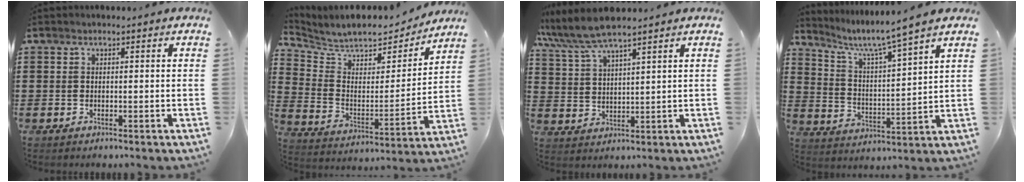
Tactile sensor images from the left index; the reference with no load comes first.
{"total": 7.2, "force": [6.8, 1.9, 1.8], "torque": [-0.066, -0.053, 0.114]}
{"total": 6.2, "force": [5.3, 0.6, 3.2], "torque": [-0.078, -0.016, 0.096]}
{"total": 5.3, "force": [4.5, -0.5, 2.7], "torque": [-0.073, -0.036, 0.066]}